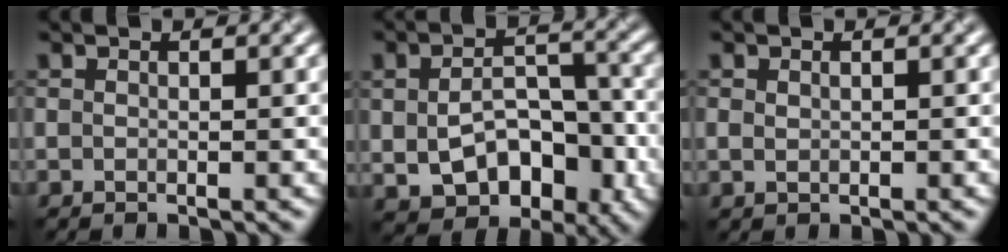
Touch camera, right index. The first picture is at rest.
{"total": 8.3, "force": [-2.1, 5.2, 6.1], "torque": [-0.110, -0.020, -0.017]}
{"total": 0.8, "force": [0.1, 0.6, 0.5], "torque": [-0.012, -0.001, 0.004]}